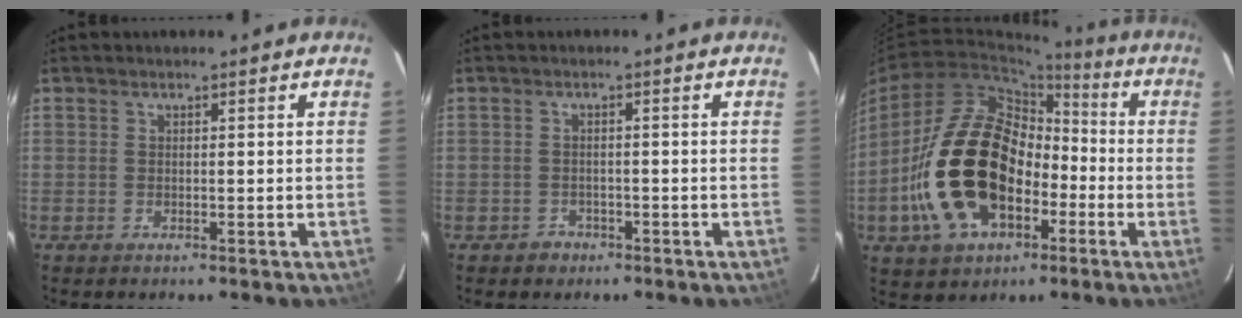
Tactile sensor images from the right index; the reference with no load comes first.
{"total": 2.6, "force": [-1.5, 2.0, 0.2], "torque": [-0.009, 0.006, -0.020]}
{"total": 21.0, "force": [-5.4, 13.5, 15.2], "torque": [-0.318, 0.011, -0.079]}